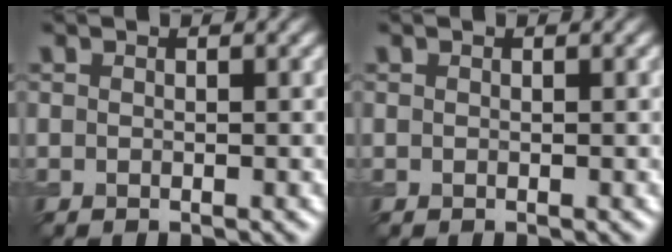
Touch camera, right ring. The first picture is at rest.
{"total": 0.0}